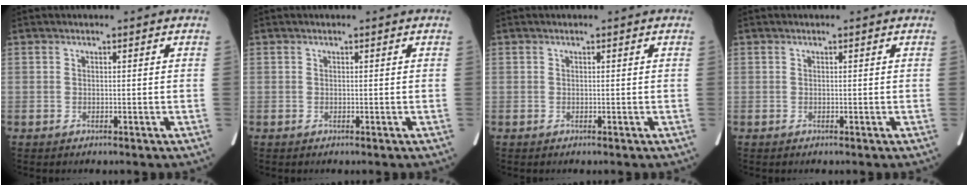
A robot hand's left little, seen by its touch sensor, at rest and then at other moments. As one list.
[{"total": 0.0}, {"total": 0.0}, {"total": 0.0}]